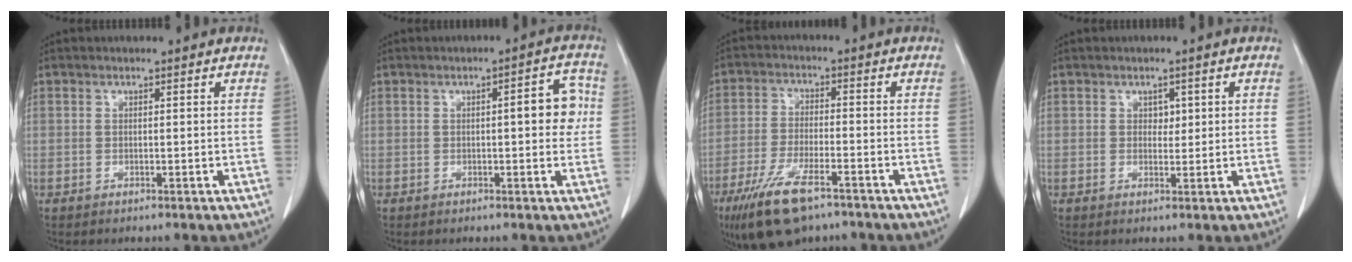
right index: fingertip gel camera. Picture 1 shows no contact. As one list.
[{"total": 5.2, "force": [0.4, 1.5, 5.0], "torque": [-0.059, 0.014, 0.000]}, {"total": 11.4, "force": [-7.6, 3.3, 7.8], "torque": [-0.153, -0.019, -0.132]}, {"total": 1.7, "force": [0.5, 1.2, 1.1], "torque": [-0.009, -0.001, 0.007]}]